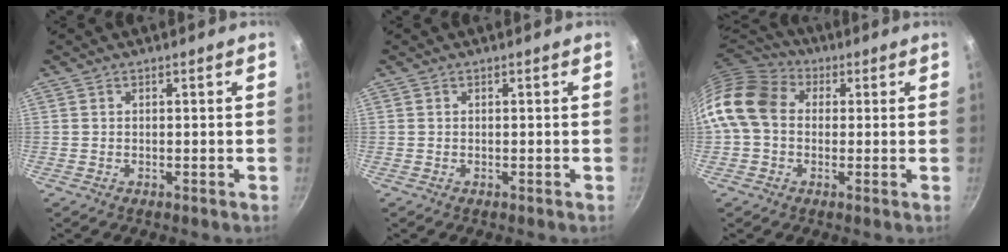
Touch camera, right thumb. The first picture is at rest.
{"total": 0.0}
{"total": 13.4, "force": [1.2, 10.4, 8.3], "torque": [-0.137, 0.024, 0.003]}